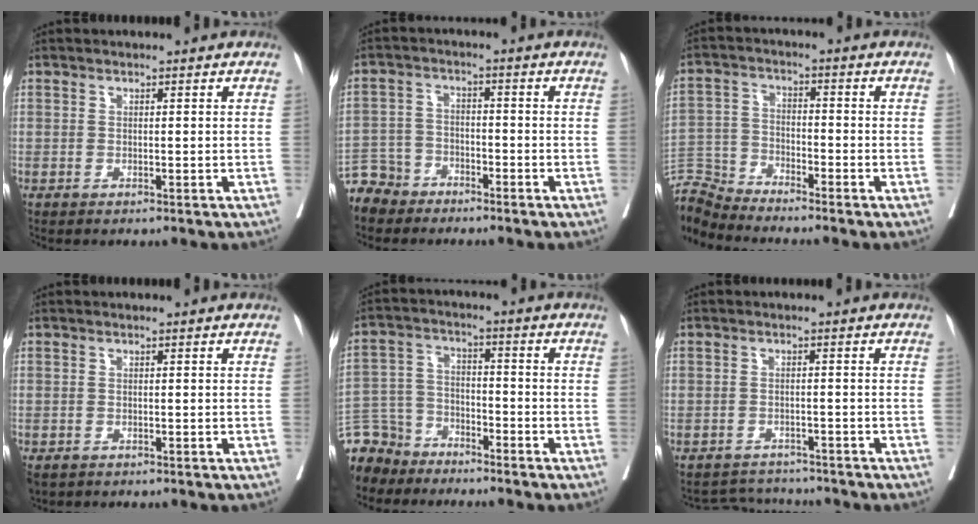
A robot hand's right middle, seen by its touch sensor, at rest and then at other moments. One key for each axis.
{"total": 6.5, "fx": -5.6, "fy": 3.4, "fz": 0.0, "tx": 0.001, "ty": -0.003, "tz": -0.112}
{"total": 7.9, "fx": -7.9, "fy": -0.5, "fz": -0.1, "tx": -0.005, "ty": 0.011, "tz": -0.154}
{"total": 2.2, "fx": -1.5, "fy": 1.5, "fz": 0.6, "tx": -0.015, "ty": -0.003, "tz": -0.024}
{"total": 10.5, "fx": -9.1, "fy": 5.2, "fz": 0.6, "tx": -0.029, "ty": 0.017, "tz": -0.172}
{"total": 4.3, "fx": -4.3, "fy": 0.4, "fz": -0.6, "tx": 0.009, "ty": 0.006, "tz": -0.066}